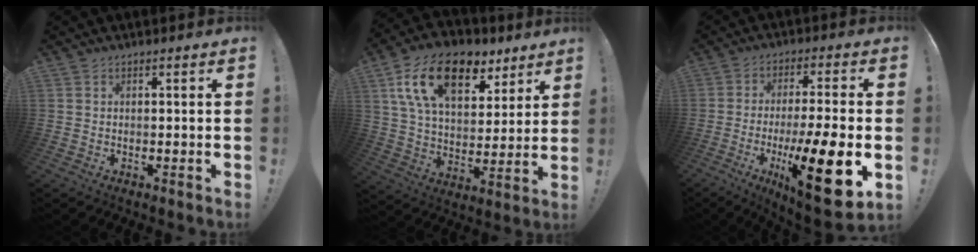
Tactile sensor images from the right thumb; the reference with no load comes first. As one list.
[{"total": 20.3, "force": [10.8, 11.4, 13.0], "torque": [-0.217, -0.046, 0.194]}, {"total": 20.0, "force": [-6.8, 4.5, 18.2], "torque": [-0.279, 0.028, -0.097]}]